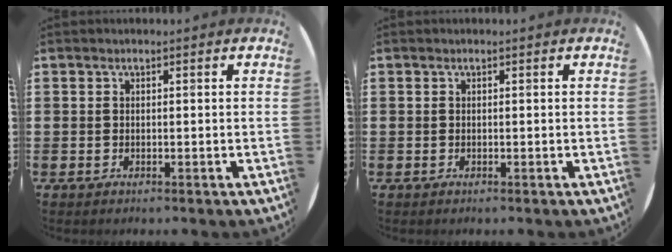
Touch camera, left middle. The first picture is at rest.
{"total": 0.0}